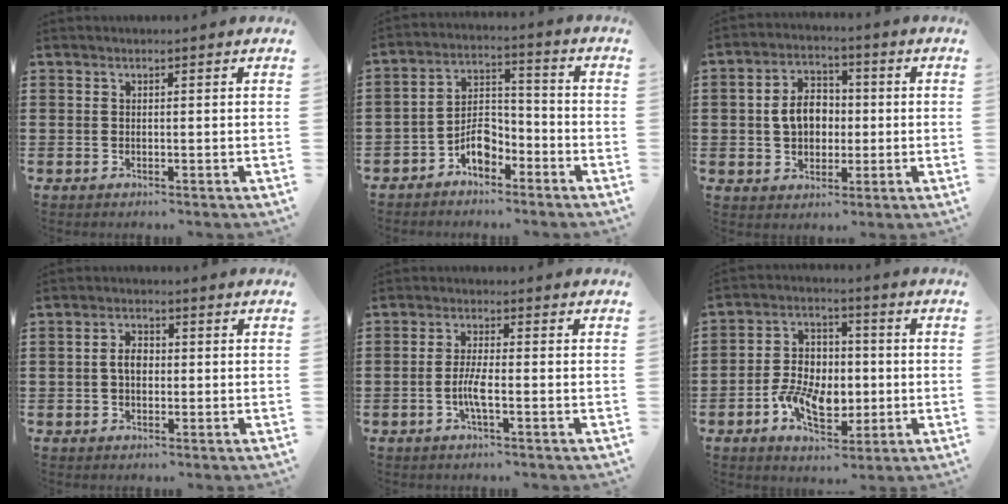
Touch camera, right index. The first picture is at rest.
{"total": 6.0, "force": [-3.9, 3.2, 3.2], "torque": [-0.062, 0.017, -0.073]}
{"total": 6.2, "force": [-0.2, 4.7, 4.1], "torque": [-0.087, 0.010, -0.010]}
{"total": 3.0, "force": [-0.1, 1.8, 2.5], "torque": [-0.049, 0.006, -0.004]}
{"total": 4.0, "force": [-1.3, 0.7, 3.7], "torque": [-0.085, -0.006, -0.031]}
{"total": 8.8, "force": [-2.2, 6.0, 6.0], "torque": [-0.119, 0.011, -0.040]}